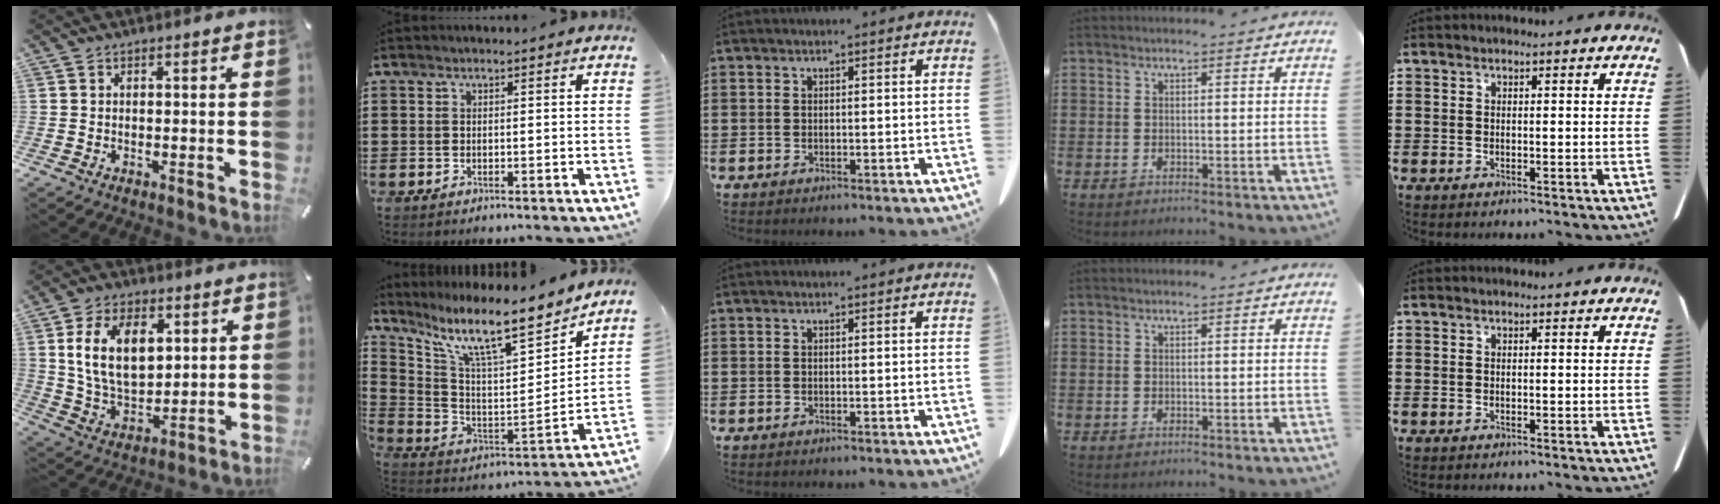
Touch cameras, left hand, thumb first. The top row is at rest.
{"thumb": {"total": 14.4, "force": [4.6, 9.3, 10.0], "torque": [-0.200, -0.002, 0.079]}, "index": {"total": 11.6, "force": [9.2, 1.5, 7.0], "torque": [-0.157, -0.065, 0.147]}}